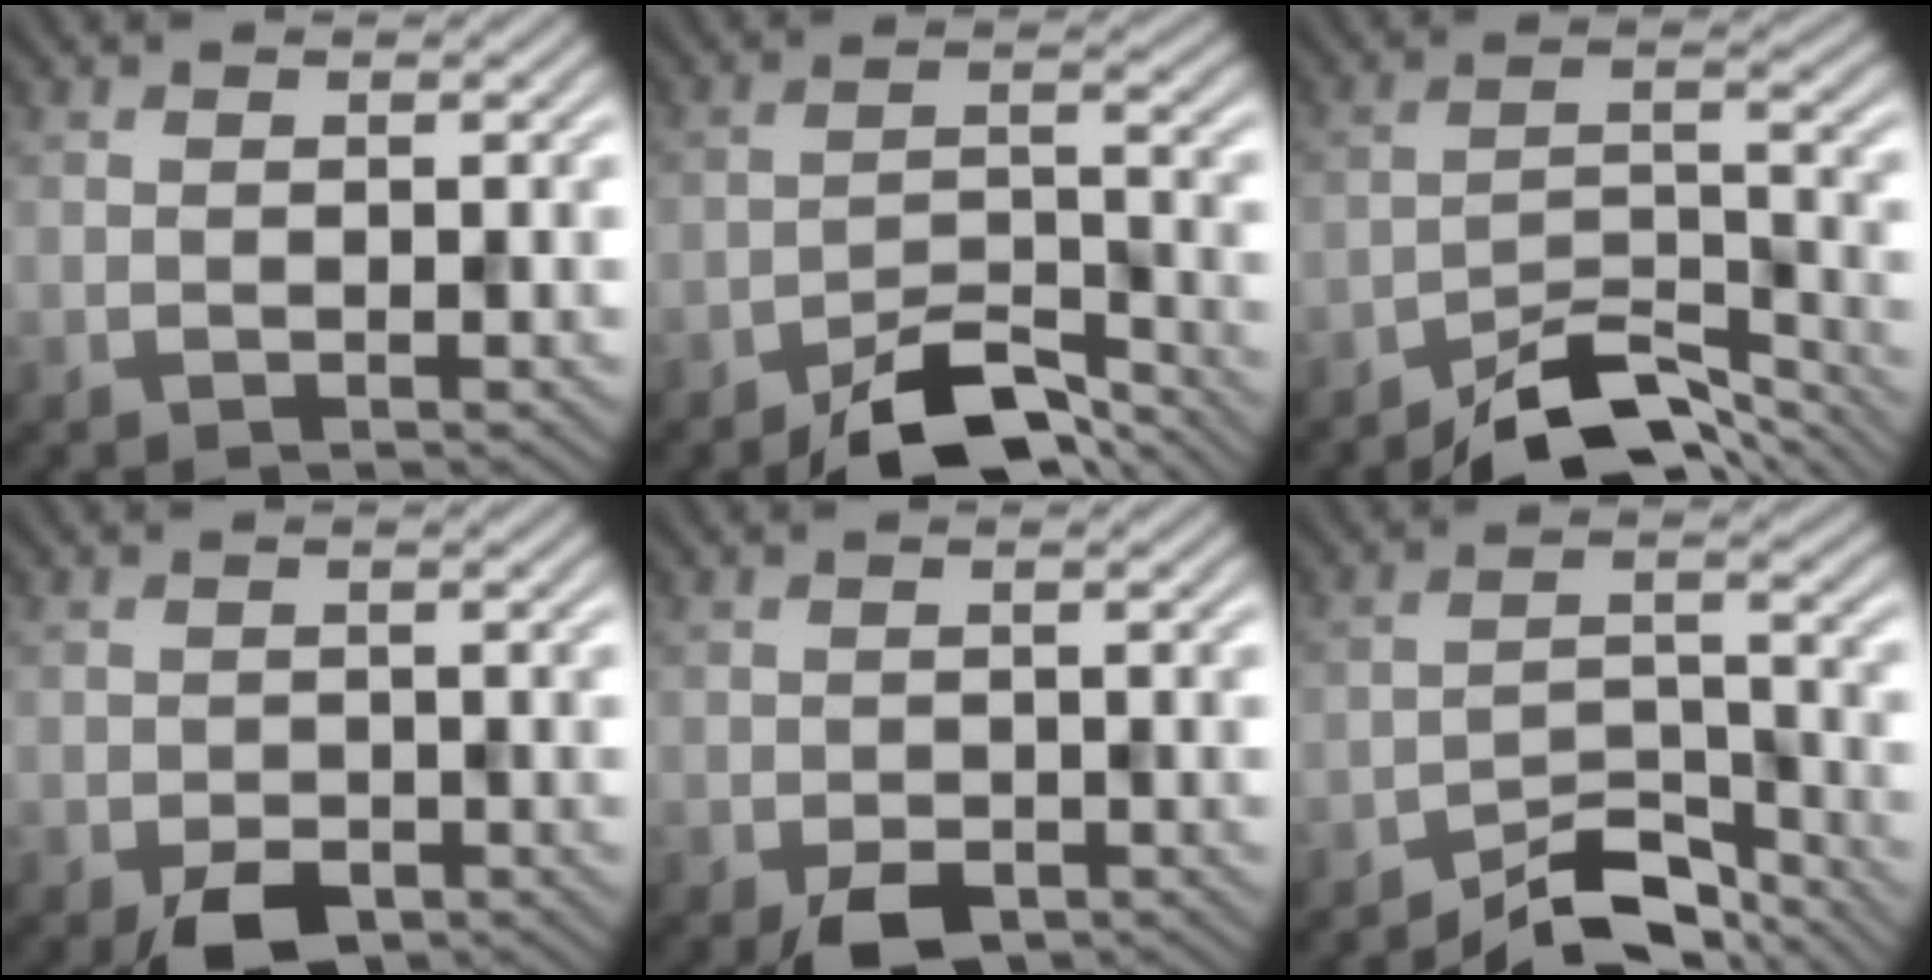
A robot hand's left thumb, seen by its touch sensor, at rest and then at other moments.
{"total": 7.5, "force": [-6.0, 2.4, 3.7], "torque": [-0.057, 0.006, -0.109]}
{"total": 8.2, "force": [-7.0, 2.4, 3.7], "torque": [-0.056, 0.007, -0.130]}
{"total": 3.7, "force": [-2.4, 2.2, 1.8], "torque": [-0.028, -0.008, -0.039]}
{"total": 3.4, "force": [-2.2, 1.9, 1.6], "torque": [-0.024, -0.008, -0.034]}
{"total": 6.3, "force": [-5.6, 1.7, 2.3], "torque": [-0.033, 0.003, -0.106]}